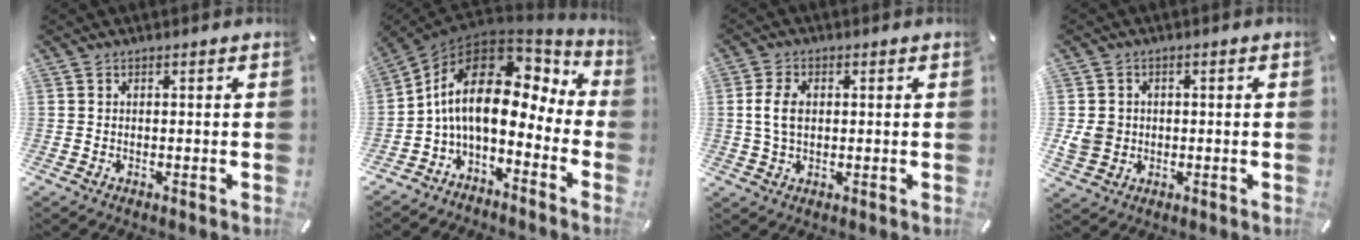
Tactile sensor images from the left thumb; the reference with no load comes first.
{"total": 15.0, "force": [1.9, 8.3, 12.3], "torque": [-0.238, -0.018, 0.031]}
{"total": 5.8, "force": [0.6, 3.9, 4.2], "torque": [-0.105, 0.003, 0.005]}
{"total": 5.2, "force": [-0.3, 4.9, 1.8], "torque": [-0.044, 0.004, -0.006]}